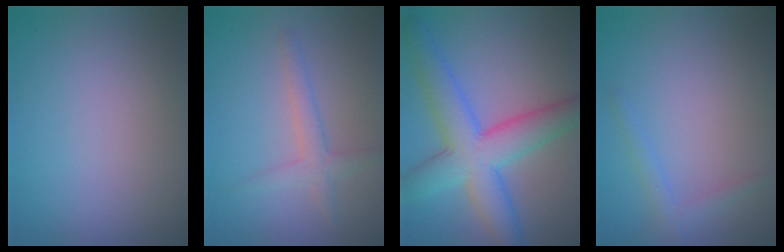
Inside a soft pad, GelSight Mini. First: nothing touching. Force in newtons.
{"total": 2.0, "press": 2.0, "slide": 0.1}
{"total": 7.9, "press": 7.9, "slide": 0.1}
{"total": 1.3, "press": 1.3, "slide": 0.1}